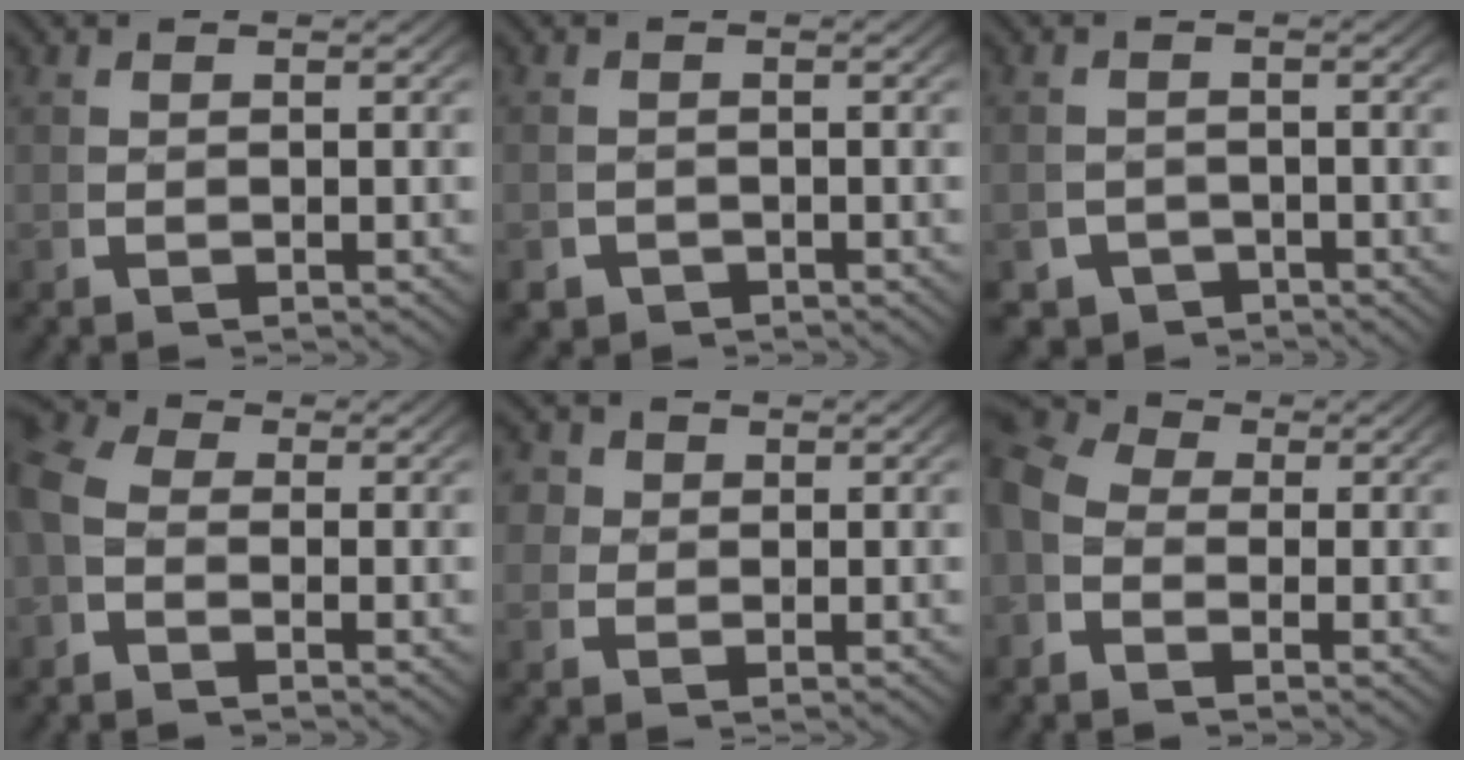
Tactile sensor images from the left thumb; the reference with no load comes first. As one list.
[{"total": 3.0, "force": [-2.4, 1.7, 0.4], "torque": [-0.006, -0.021, -0.036]}, {"total": 4.2, "force": [-3.4, 2.4, 0.6], "torque": [0.004, -0.024, -0.058]}, {"total": 4.3, "force": [-0.2, 3.5, 2.5], "torque": [-0.046, 0.000, -0.021]}, {"total": 3.6, "force": [1.1, 3.2, 1.5], "torque": [-0.034, -0.005, 0.016]}, {"total": 6.7, "force": [1.1, 5.3, 4.0], "torque": [-0.063, 0.011, -0.006]}]